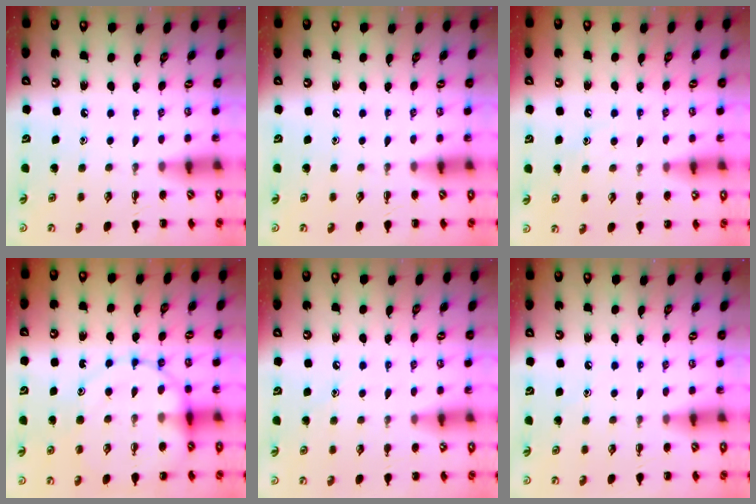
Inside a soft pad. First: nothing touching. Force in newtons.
{"total": 0.0}
{"total": 8.1, "press": 8.0, "slide": 1.4}
{"total": 14.2, "press": 14.0, "slide": 2.4}
{"total": 6.1, "press": 5.8, "slide": 1.8}
{"total": 6.4, "press": 6.1, "slide": 2.0}